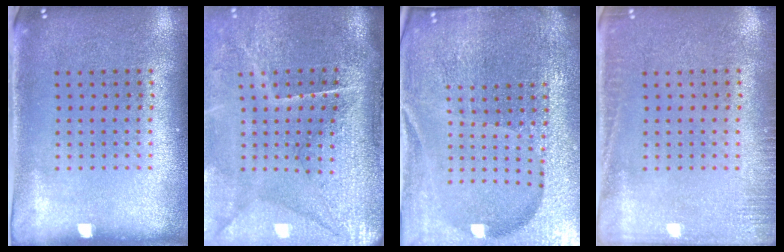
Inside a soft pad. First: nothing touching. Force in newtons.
{"total": 4.8, "press": 3.9, "slide": 2.7}
{"total": 5.8, "press": 5.2, "slide": 2.6}
{"total": 1.9, "press": 1.9, "slide": 0.4}